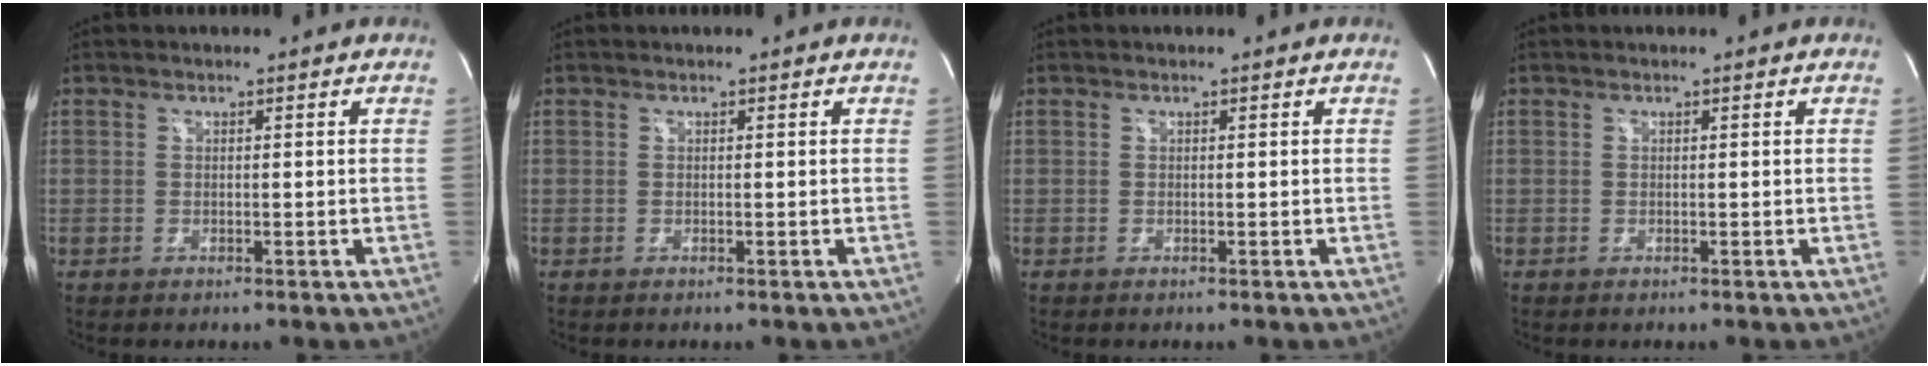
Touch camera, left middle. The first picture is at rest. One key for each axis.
{"total": 0.0}
{"total": 0.0}
{"total": 0.0}